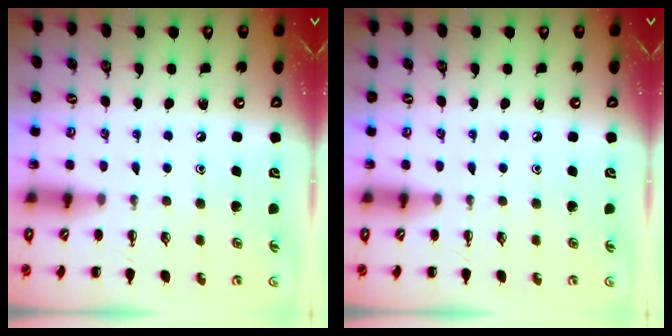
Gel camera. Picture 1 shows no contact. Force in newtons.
{"total": 0.0}